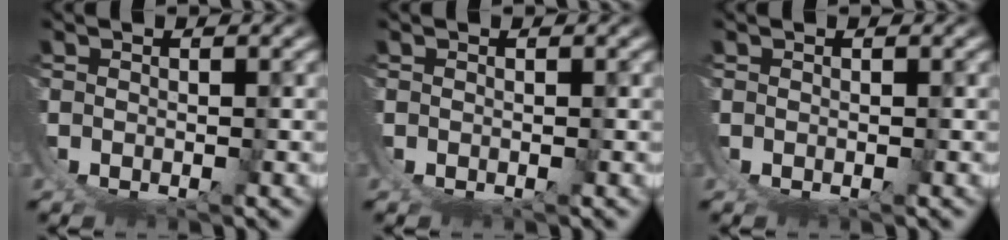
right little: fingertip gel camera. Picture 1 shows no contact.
{"total": 0.0}
{"total": 0.0}